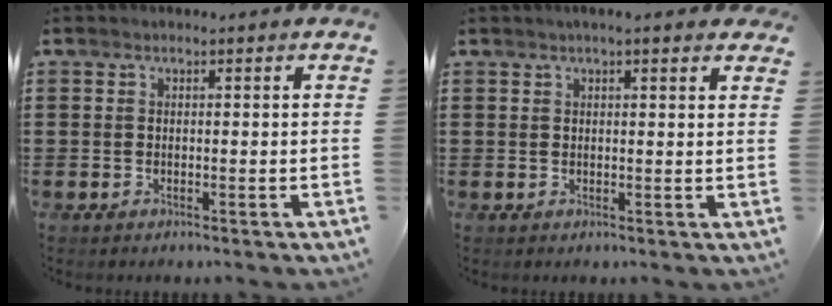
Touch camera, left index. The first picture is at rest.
{"total": 2.2, "force": [1.6, 0.1, 1.4], "torque": [-0.030, 0.005, 0.030]}